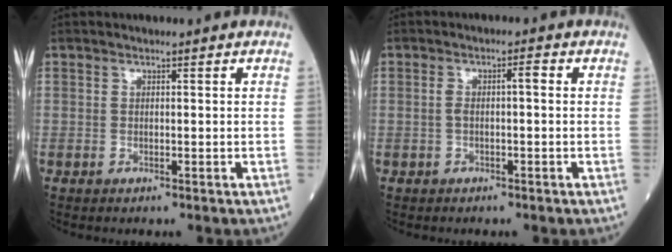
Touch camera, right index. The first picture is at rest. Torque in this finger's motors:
{"motor_torque": [0.37, -0.02, 0.20, 0.05]}